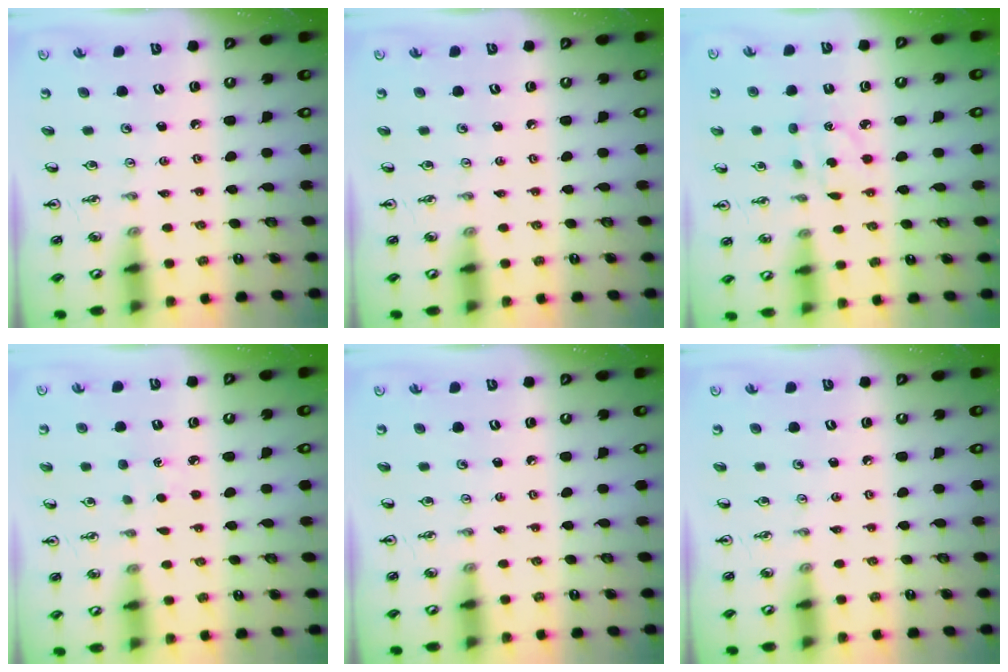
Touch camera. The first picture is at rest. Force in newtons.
{"total": 0.0}
{"total": 3.8, "press": 3.8, "slide": 0.7}
{"total": 2.4, "press": 2.4, "slide": 0.3}
{"total": 0.0}
{"total": 0.0}